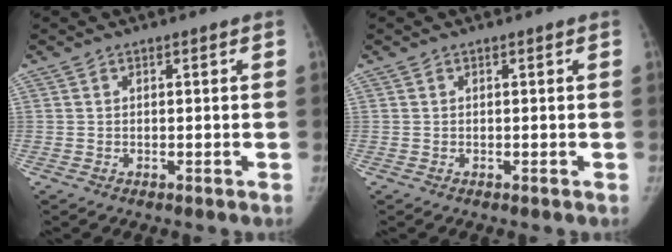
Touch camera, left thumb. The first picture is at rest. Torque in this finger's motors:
{"motor_torque": [0.01, 0.00, 0.04, -0.03, 0.03]}